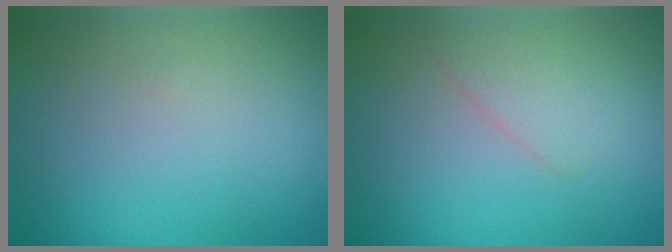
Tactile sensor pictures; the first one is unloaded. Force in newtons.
{"total": 1.9, "press": 1.8, "slide": 0.1}